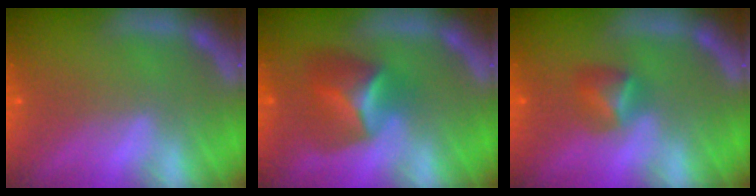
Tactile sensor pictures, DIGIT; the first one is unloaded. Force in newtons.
{"total": 4.9}
{"total": 2.4}